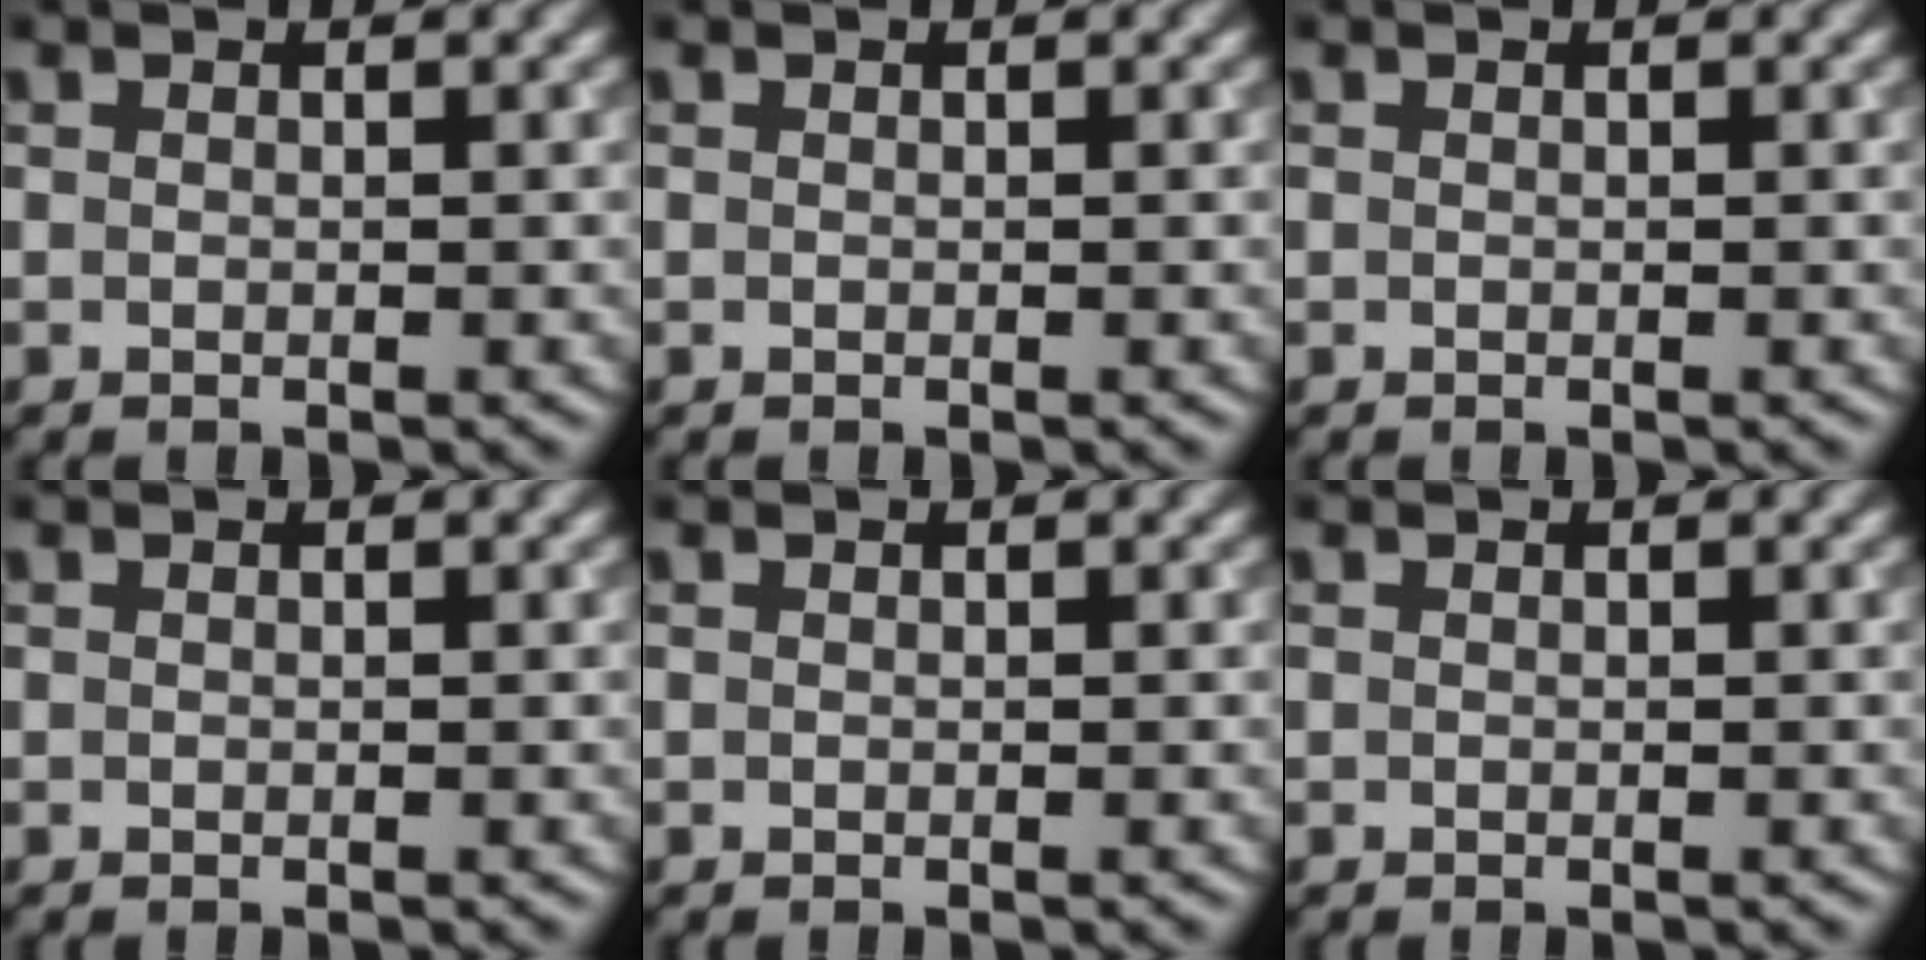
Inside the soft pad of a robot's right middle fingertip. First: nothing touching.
{"total": 0.0}
{"total": 0.0}
{"total": 0.0}
{"total": 0.0}
{"total": 0.0}